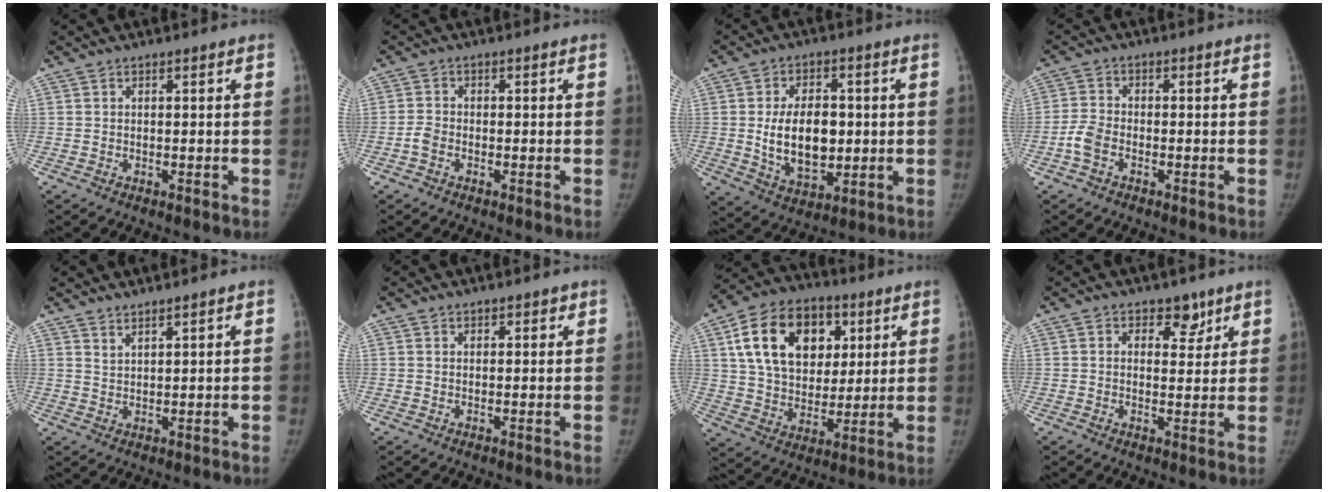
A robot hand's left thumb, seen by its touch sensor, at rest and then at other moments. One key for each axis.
{"total": 2.1, "fx": -1.0, "fy": 1.5, "fz": 1.1, "tx": -0.021, "ty": 0.006, "tz": -0.024}
{"total": 13.0, "fx": 0.0, "fy": 8.2, "fz": 10.1, "tx": -0.141, "ty": -0.006, "tz": 0.013}
{"total": 3.8, "fx": -1.8, "fy": 2.4, "fz": 2.4, "tx": -0.050, "ty": 0.010, "tz": -0.041}
{"total": 2.2, "fx": 2.0, "fy": 0.2, "fz": 0.9, "tx": -0.011, "ty": -0.020, "tz": 0.038}
{"total": 1.3, "fx": 0.9, "fy": 0.9, "fz": 0.2, "tx": 0.012, "ty": -0.005, "tz": 0.009}
{"total": 20.4, "fx": 7.1, "fy": 14.5, "fz": 12.5, "tx": -0.192, "ty": -0.007, "tz": 0.119}
{"total": 4.2, "fx": 2.5, "fy": 2.9, "fz": 1.8, "tx": 0.004, "ty": -0.013, "tz": 0.034}